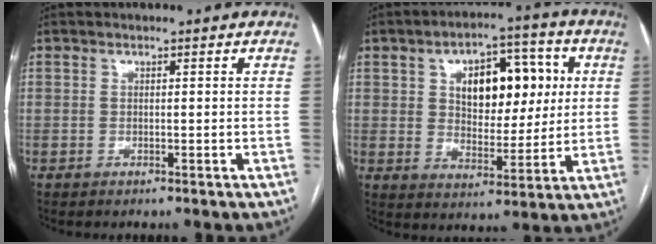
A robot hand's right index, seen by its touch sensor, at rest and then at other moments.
{"total": 13.4, "force": [3.5, 7.2, 10.7], "torque": [-0.162, 0.024, 0.061]}